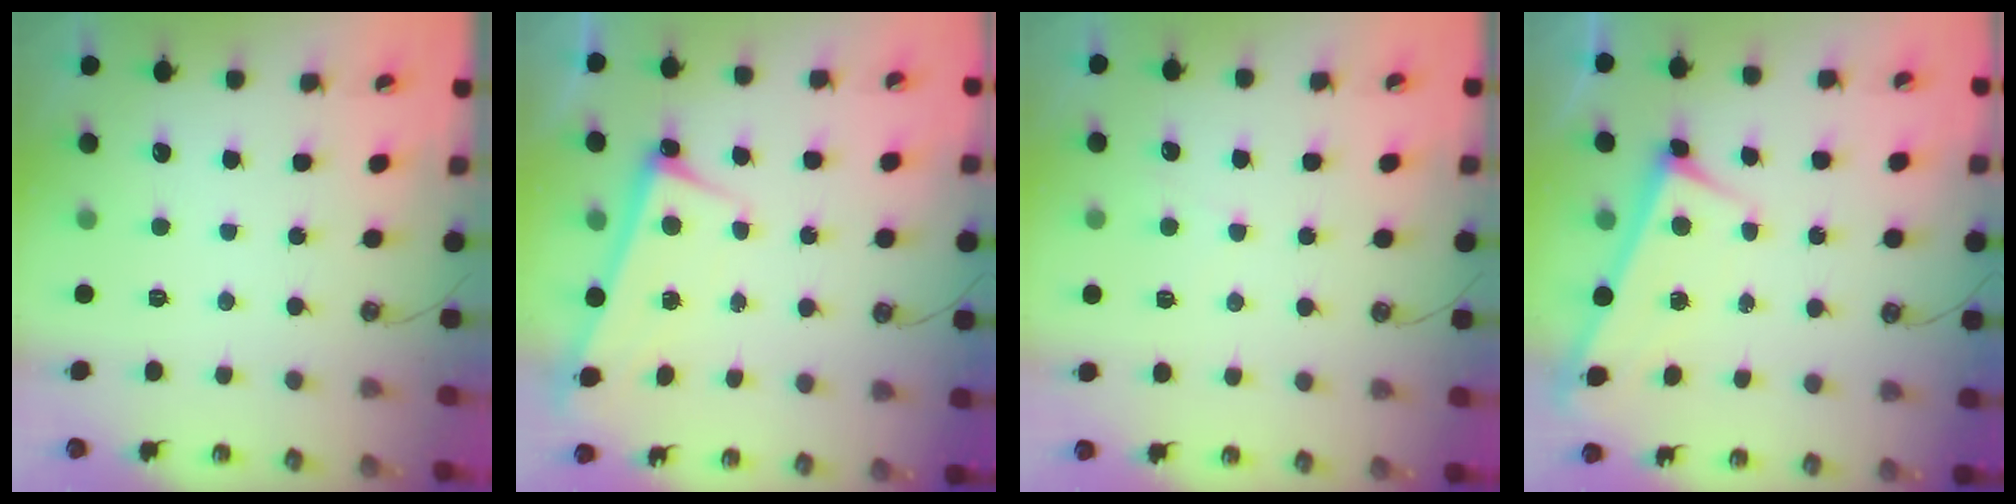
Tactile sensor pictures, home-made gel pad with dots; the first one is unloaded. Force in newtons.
{"total": 2.8, "press": 2.8, "slide": 0.5}
{"total": 3.6, "press": 3.6, "slide": 0.4}
{"total": 3.1, "press": 3.1, "slide": 0.1}